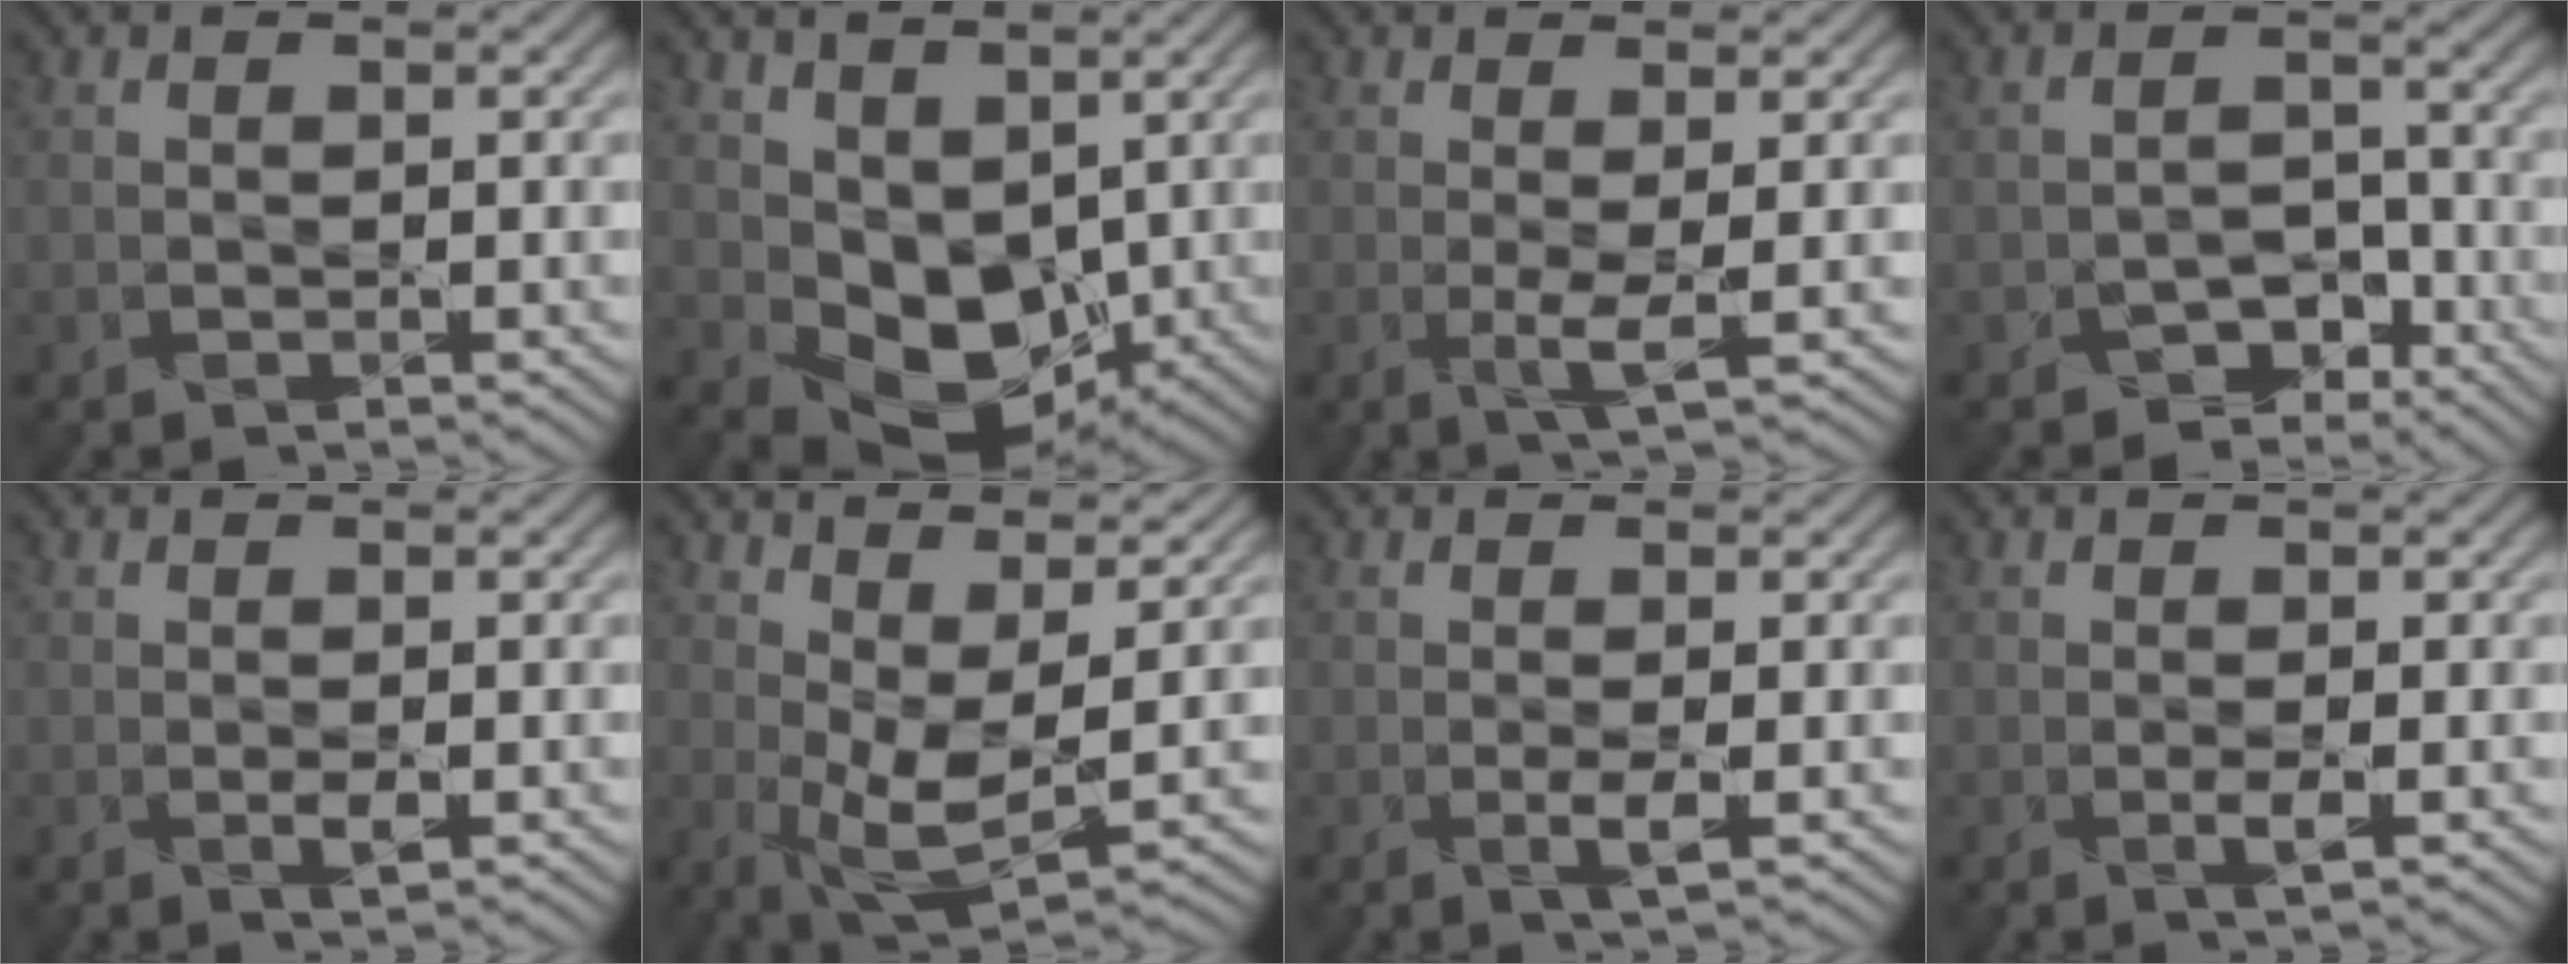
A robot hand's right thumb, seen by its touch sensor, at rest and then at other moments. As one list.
[{"total": 7.3, "force": [1.8, 5.1, 4.9], "torque": [-0.105, -0.017, 0.035]}, {"total": 2.2, "force": [0.2, -0.1, 2.1], "torque": [-0.049, -0.002, 0.001]}, {"total": 4.6, "force": [-3.5, 2.6, 1.4], "torque": [-0.015, 0.001, -0.065]}, {"total": 0.9, "force": [0.0, 0.2, 0.9], "torque": [-0.018, -0.002, 0.000]}, {"total": 7.7, "force": [3.4, 3.0, 6.2], "torque": [-0.125, -0.001, 0.063]}, {"total": 1.5, "force": [-0.1, -0.1, 1.5], "torque": [-0.030, 0.001, -0.005]}, {"total": 1.1, "force": [-0.1, -0.1, 1.1], "torque": [-0.021, 0.001, -0.006]}]